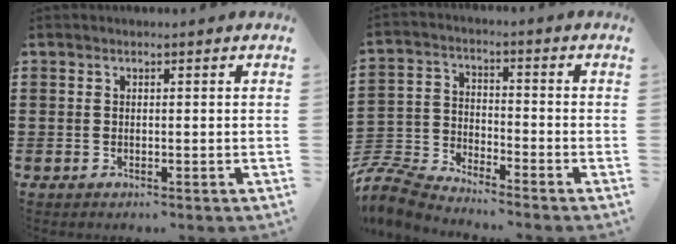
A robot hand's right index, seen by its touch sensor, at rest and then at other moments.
{"total": 6.5, "force": [-6.3, 0.8, 1.1], "torque": [-0.047, -0.005, -0.133]}